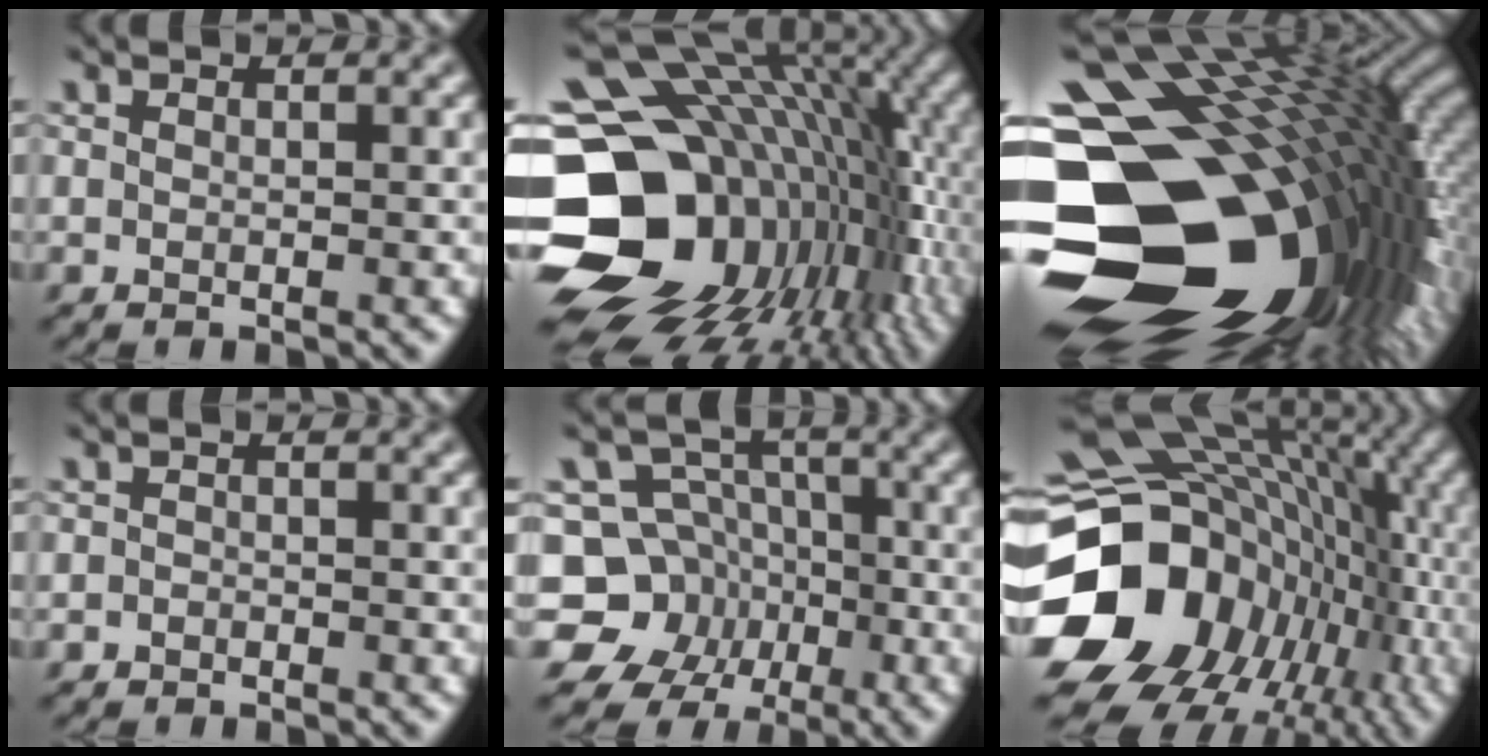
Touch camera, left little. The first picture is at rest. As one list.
[{"total": 19.9, "force": [-2.7, 15.4, 12.3], "torque": [-0.250, -0.011, -0.019]}, {"total": 21.3, "force": [-4.8, 14.0, 15.3], "torque": [-0.280, -0.032, -0.055]}, {"total": 0.6, "force": [-0.4, 0.5, 0.0], "torque": [0.005, -0.003, -0.008]}, {"total": 11.9, "force": [-5.3, 10.2, 3.0], "torque": [-0.061, -0.008, -0.108]}, {"total": 18.1, "force": [-3.4, 15.3, 9.1], "torque": [-0.194, -0.016, -0.049]}]